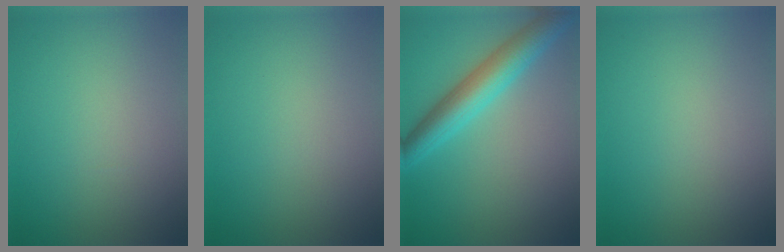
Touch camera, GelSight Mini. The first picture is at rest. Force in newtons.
{"total": 0.0}
{"total": 5.5, "press": 5.5, "slide": 0.1}
{"total": 0.0}